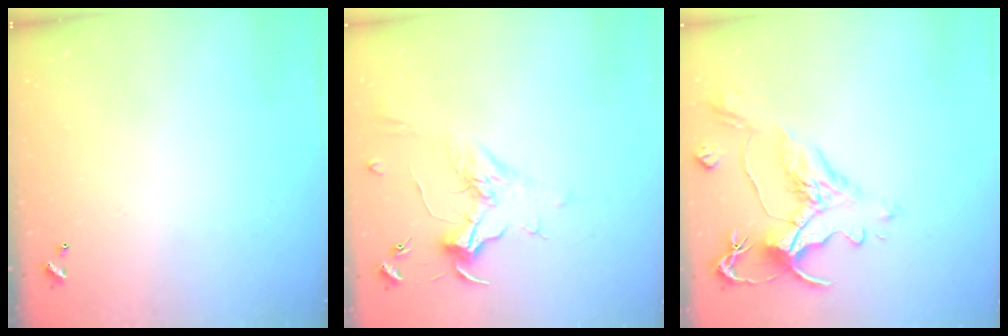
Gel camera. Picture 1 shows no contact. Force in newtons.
{"total": 1.9, "press": 1.7, "slide": 0.7}
{"total": 1.5, "press": 0.1, "slide": 1.5}